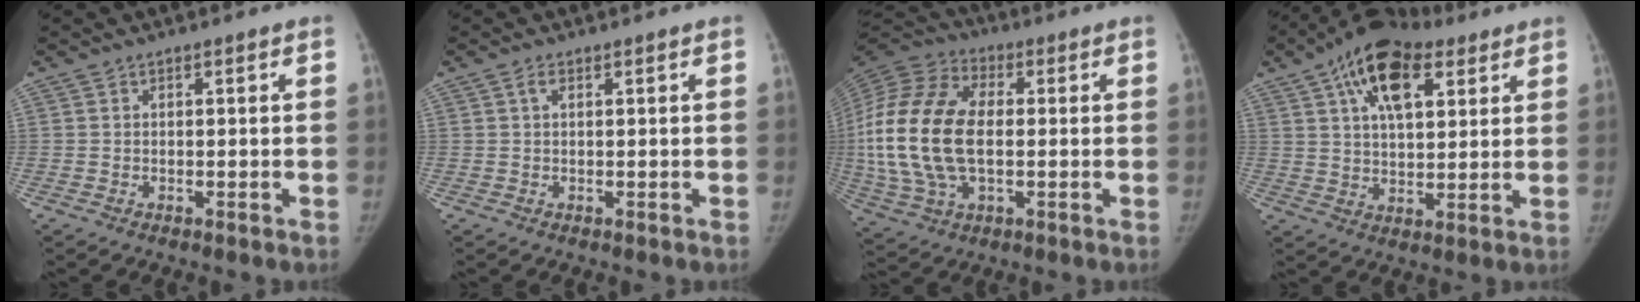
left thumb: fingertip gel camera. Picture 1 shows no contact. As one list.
[{"total": 1.1, "force": [0.3, 0.5, 0.9], "torque": [-0.017, 0.007, 0.005]}, {"total": 23.0, "force": [-0.5, 13.6, 18.6], "torque": [-0.411, 0.006, -0.006]}, {"total": 16.0, "force": [7.7, 8.2, 11.3], "torque": [-0.158, -0.007, 0.124]}]